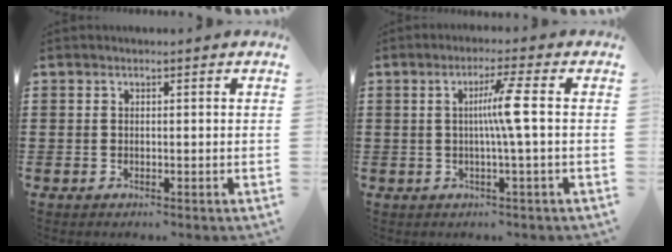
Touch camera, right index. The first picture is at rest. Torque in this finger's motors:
{"motor_torque": [1.16, -0.25, 0.16, 0.15]}